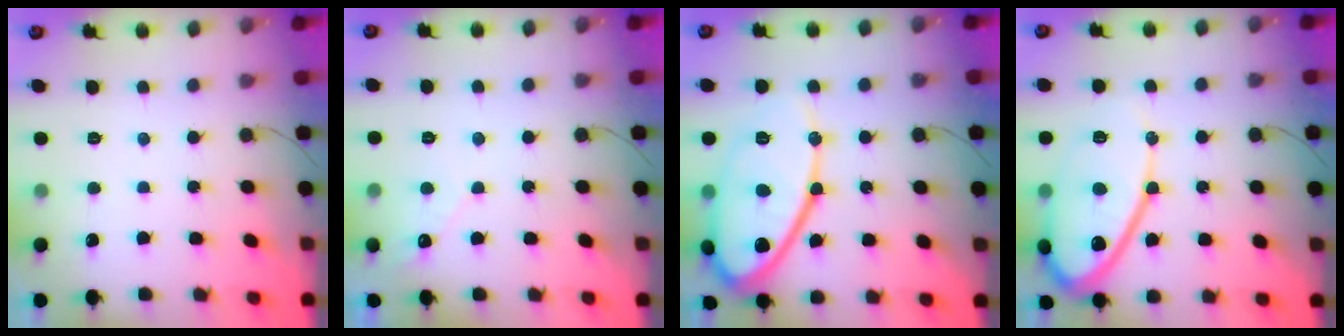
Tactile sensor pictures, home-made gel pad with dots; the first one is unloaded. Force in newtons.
{"total": 2.9, "press": 2.9, "slide": 0.1}
{"total": 19.5, "press": 19.5, "slide": 1.5}
{"total": 14.9, "press": 14.8, "slide": 1.3}